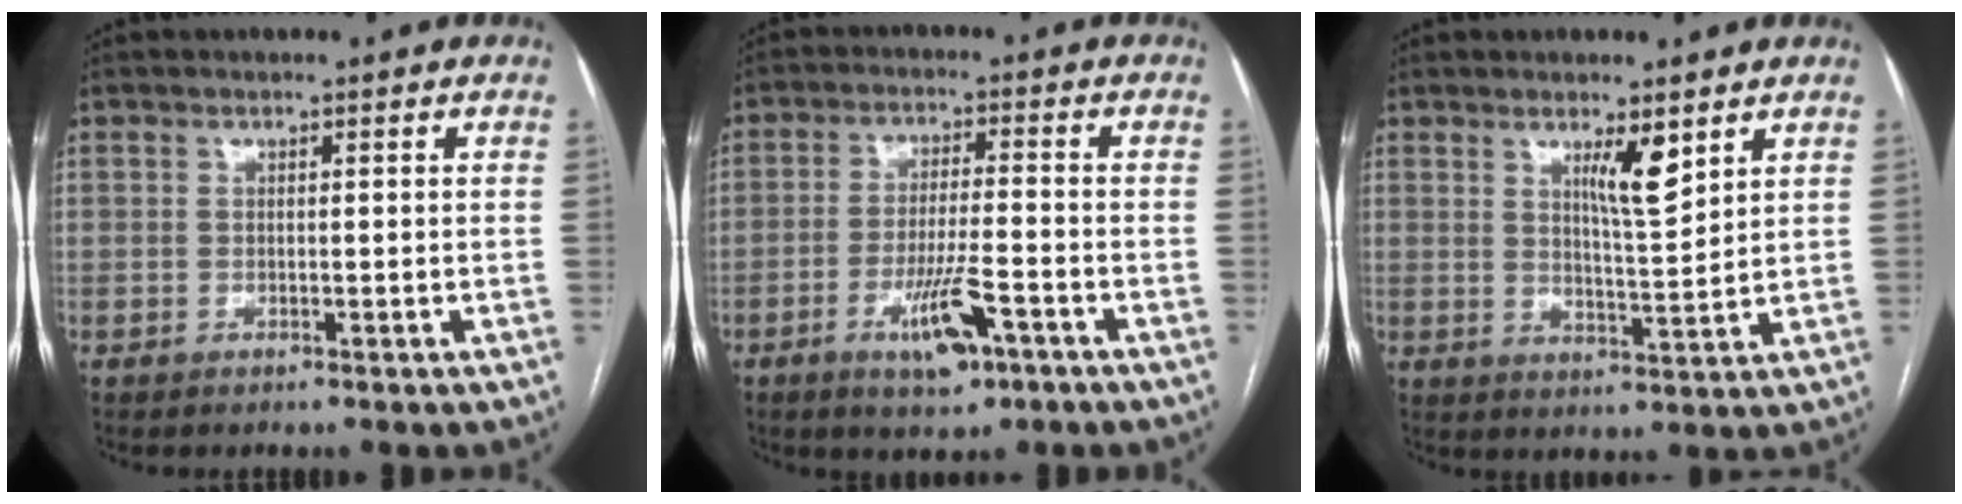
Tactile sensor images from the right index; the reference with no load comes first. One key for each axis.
{"total": 7.8, "fx": -3.9, "fy": 1.6, "fz": 6.6, "tx": -0.123, "ty": -0.008, "tz": -0.061}
{"total": 5.5, "fx": 3.2, "fy": 0.6, "fz": 4.4, "tx": -0.075, "ty": -0.008, "tz": 0.057}